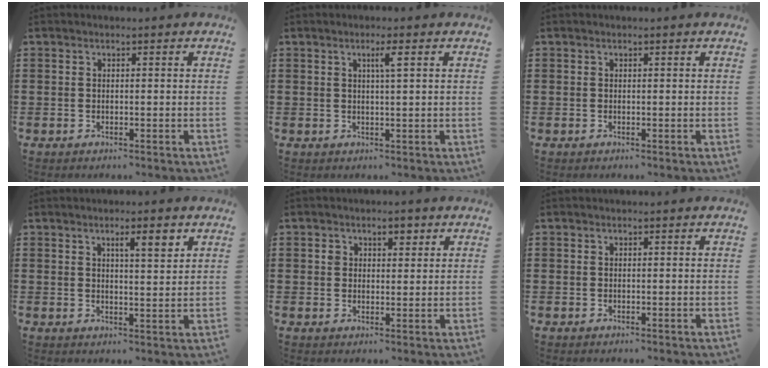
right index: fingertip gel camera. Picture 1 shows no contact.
{"total": 2.4, "force": [0.9, 0.0, 2.2], "torque": [-0.045, 0.000, 0.013]}
{"total": 0.0}
{"total": 3.9, "force": [2.1, 0.8, 3.2], "torque": [-0.051, -0.001, 0.031]}
{"total": 2.4, "force": [1.1, 1.7, 1.2], "torque": [-0.022, 0.005, 0.016]}
{"total": 0.0}